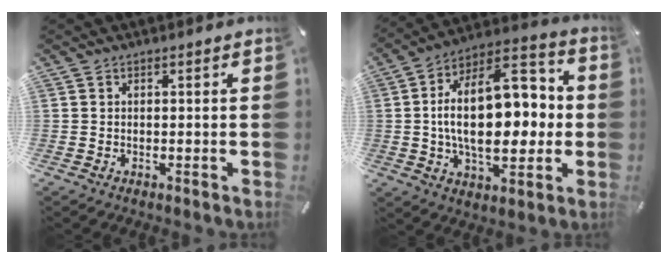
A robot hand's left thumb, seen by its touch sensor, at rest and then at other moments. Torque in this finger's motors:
{"motor_torque": [2.41, 2.60, 1.65, -1.12, 0.82]}